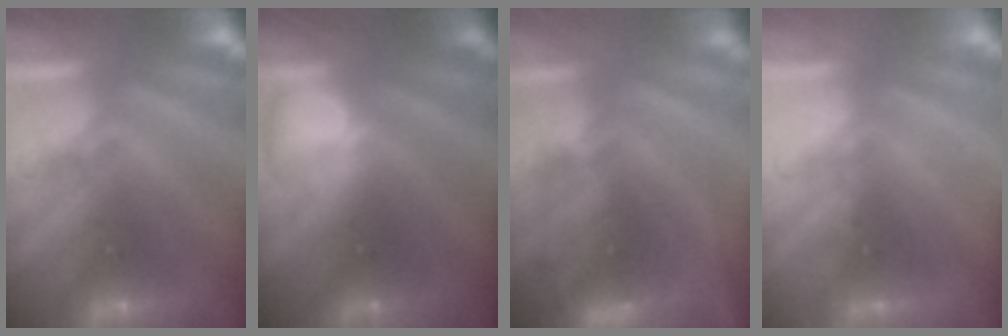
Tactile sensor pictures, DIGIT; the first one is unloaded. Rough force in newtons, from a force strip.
{"total": 2.4}
{"total": 4.6}
{"total": 2.1}